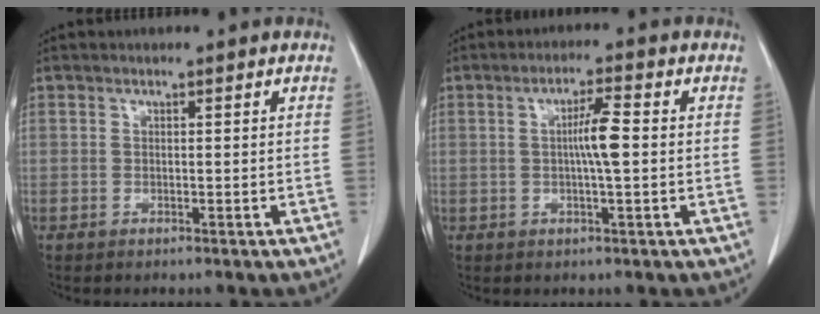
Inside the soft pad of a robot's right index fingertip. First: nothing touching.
{"total": 4.6, "force": [0.2, 0.0, 4.6], "torque": [-0.078, 0.004, 0.006]}